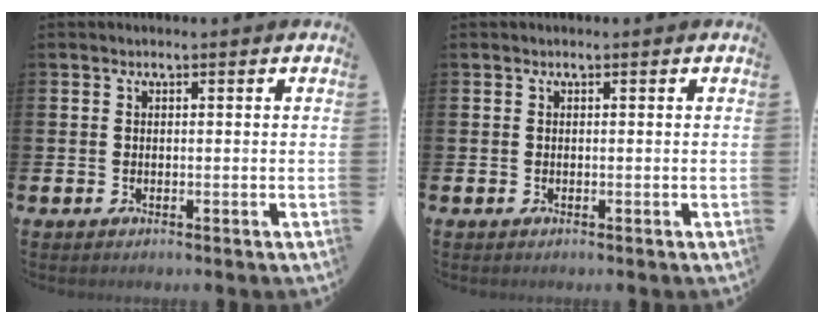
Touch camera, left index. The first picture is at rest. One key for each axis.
{"total": 0.0}